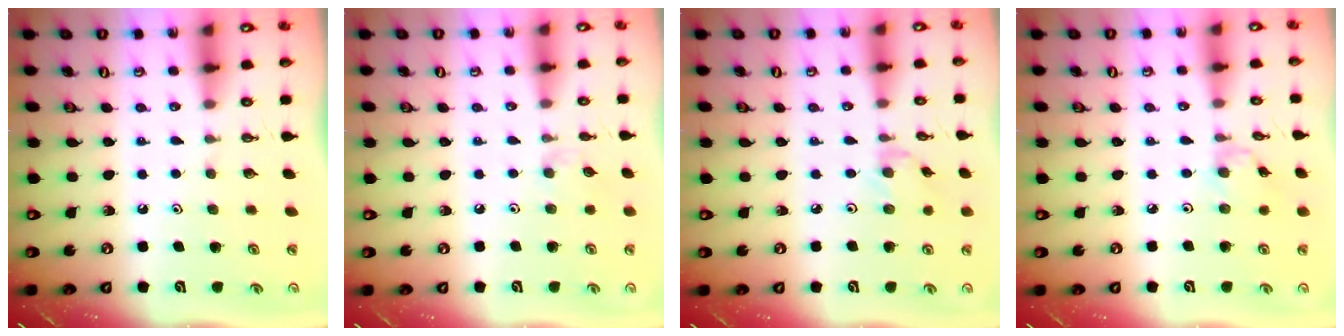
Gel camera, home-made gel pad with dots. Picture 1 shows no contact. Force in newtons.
{"total": 3.2, "press": 3.2, "slide": 0.7}
{"total": 2.4, "press": 2.4, "slide": 0.3}
{"total": 0.9, "press": 0.9, "slide": 0.3}